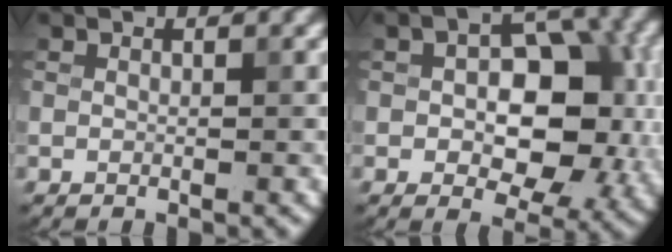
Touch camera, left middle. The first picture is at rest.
{"total": 9.4, "force": [-0.1, 5.8, 7.4], "torque": [-0.099, 0.003, -0.001]}